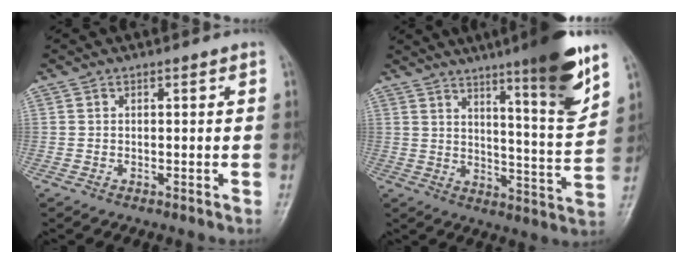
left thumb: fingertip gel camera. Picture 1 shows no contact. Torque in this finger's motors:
{"motor_torque": [2.44, 1.32, 1.58, -1.21, 0.33]}